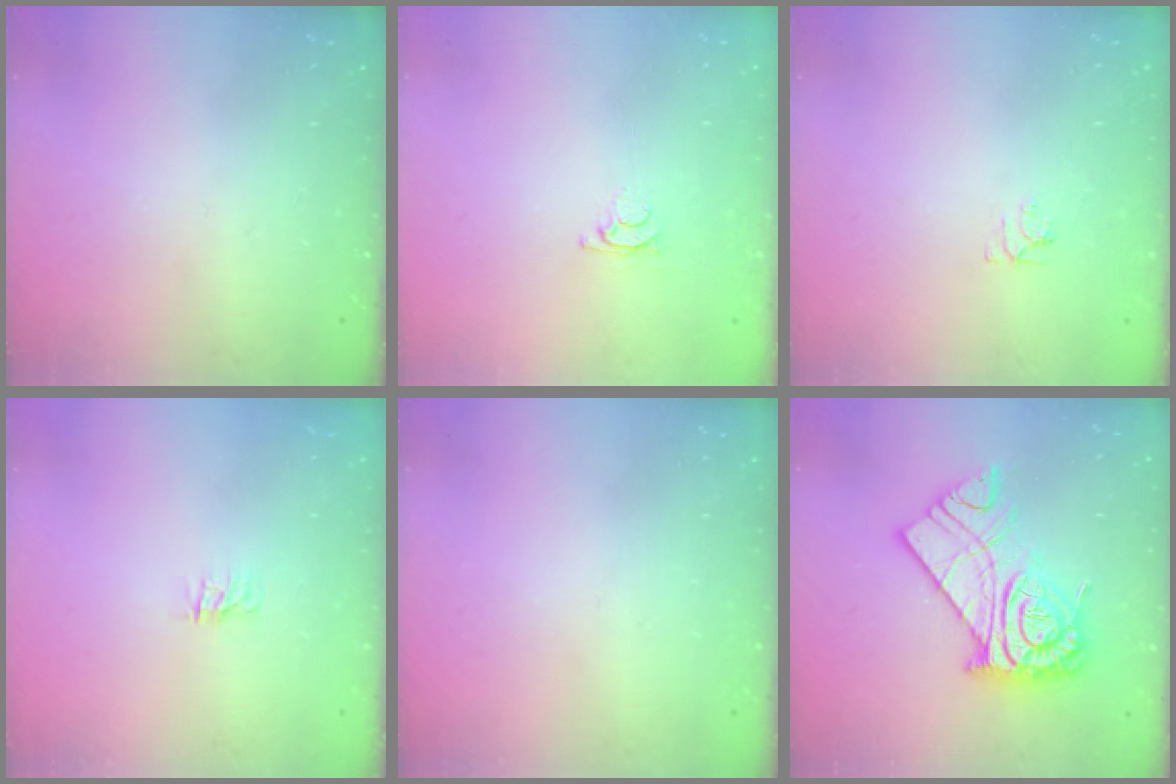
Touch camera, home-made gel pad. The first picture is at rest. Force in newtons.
{"total": 3.3, "press": 3.3, "slide": 0.5}
{"total": 4.6, "press": 4.6, "slide": 0.7}
{"total": 0.0}
{"total": 0.0}
{"total": 18.2, "press": 18.1, "slide": 1.6}